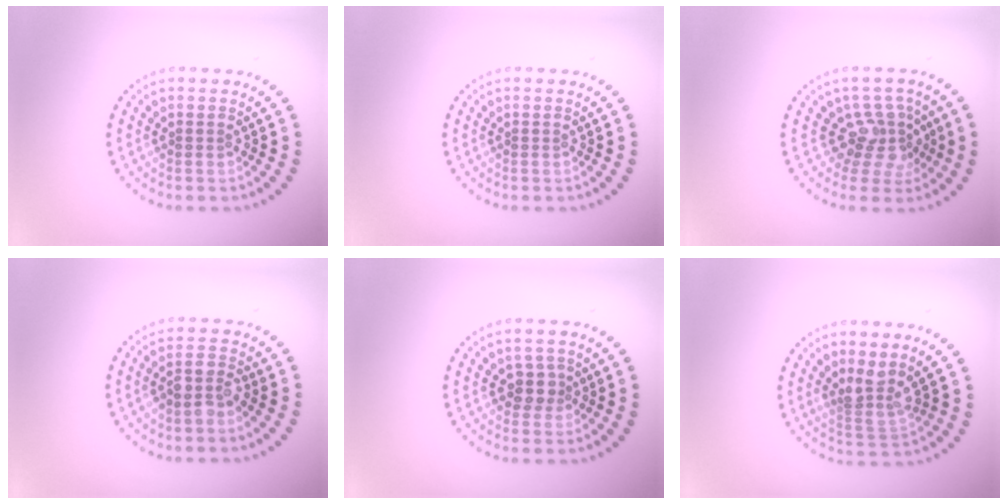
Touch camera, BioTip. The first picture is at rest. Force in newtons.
{"total": 0.0}
{"total": 3.3, "press": 2.5, "slide": 2.1}
{"total": 2.4, "press": 2.1, "slide": 1.2}
{"total": 1.9, "press": 1.6, "slide": 1.0}
{"total": 2.6, "press": 1.9, "slide": 1.8}